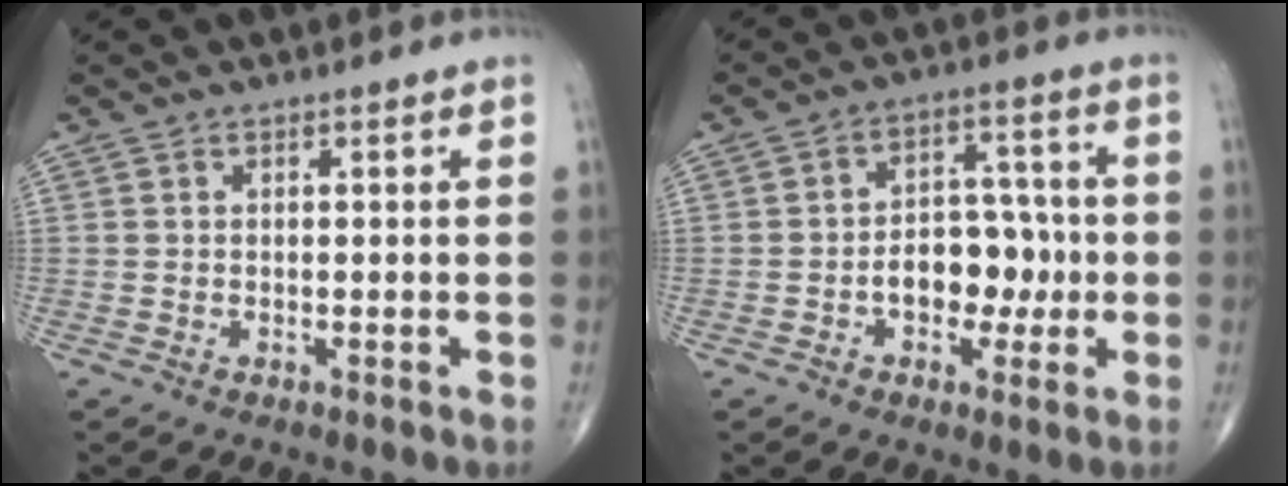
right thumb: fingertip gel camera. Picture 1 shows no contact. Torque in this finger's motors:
{"motor_torque": [0.20, 0.11, 0.89, -0.03, 0.05]}